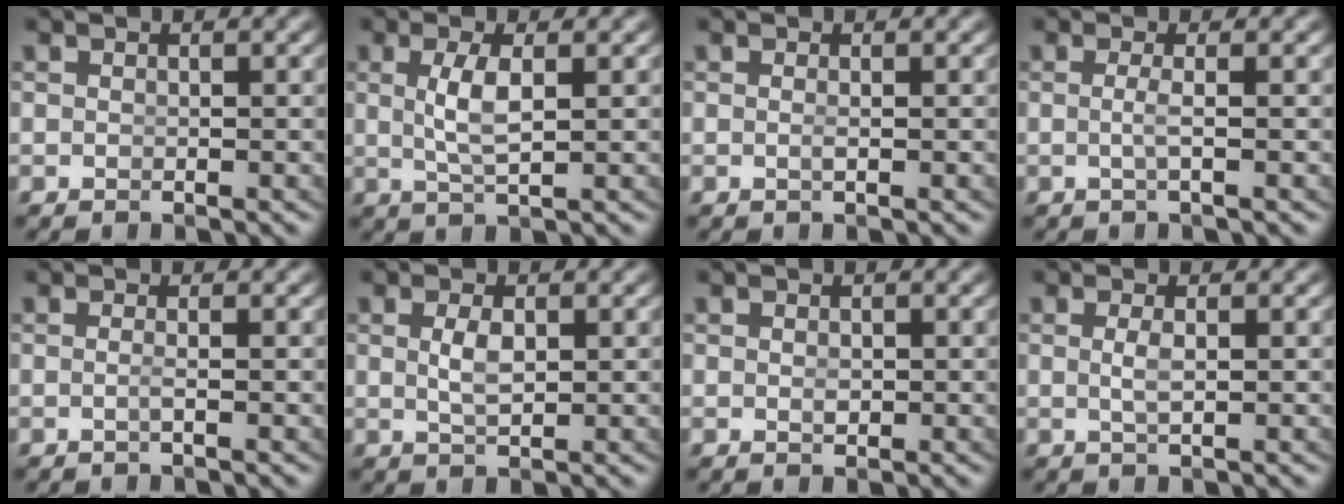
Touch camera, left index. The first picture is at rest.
{"total": 2.6, "force": [0.2, -0.1, 2.6], "torque": [-0.056, -0.013, 0.016]}
{"total": 0.6, "force": [-0.2, -0.3, 0.5], "torque": [-0.011, -0.008, 0.000]}
{"total": 1.4, "force": [-0.5, -0.7, 1.2], "torque": [-0.029, -0.012, -0.001]}
{"total": 1.0, "force": [-0.5, -0.6, 0.6], "torque": [-0.017, -0.009, -0.005]}
{"total": 1.9, "force": [0.3, 0.3, 1.9], "torque": [-0.038, -0.014, 0.017]}
{"total": 0.5, "force": [-0.1, 0.2, 0.5], "torque": [-0.014, -0.012, 0.004]}
{"total": 1.3, "force": [0.0, -0.2, 1.3], "torque": [-0.027, -0.012, 0.009]}